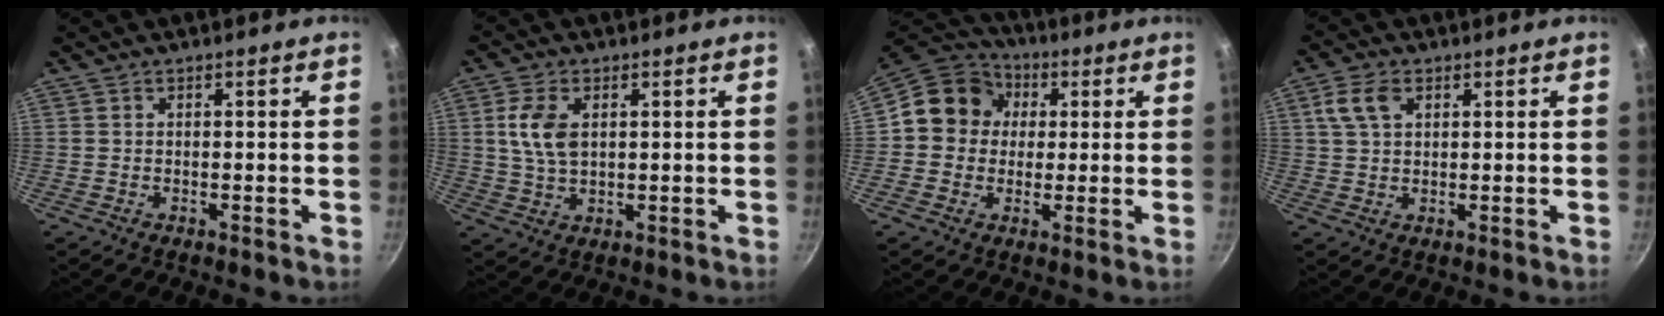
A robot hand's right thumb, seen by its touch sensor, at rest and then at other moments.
{"total": 7.3, "force": [1.6, 4.5, 5.6], "torque": [-0.104, -0.002, 0.030]}
{"total": 11.6, "force": [1.7, 10.5, 4.6], "torque": [-0.044, 0.022, 0.007]}
{"total": 5.5, "force": [2.1, 3.5, 3.7], "torque": [-0.064, 0.004, 0.038]}